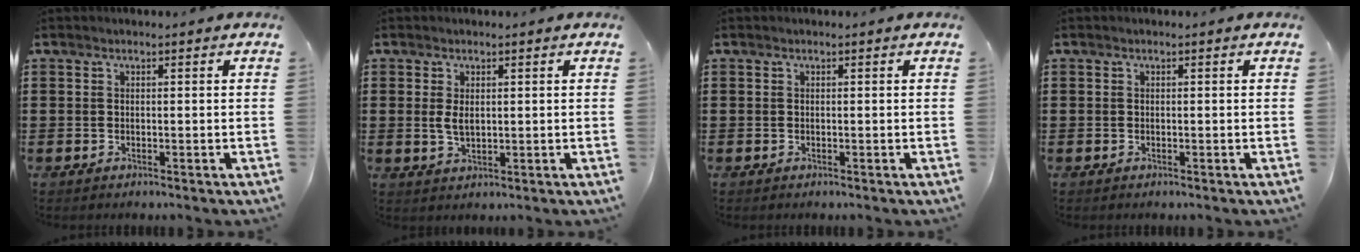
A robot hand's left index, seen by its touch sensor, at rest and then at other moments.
{"total": 2.7, "force": [0.5, 1.4, 2.2], "torque": [-0.053, 0.002, 0.007]}
{"total": 0.0}
{"total": 0.0}